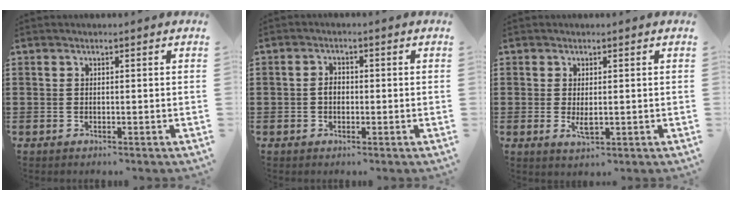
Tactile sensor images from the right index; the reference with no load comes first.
{"total": 1.9, "force": [-0.3, 1.3, 1.4], "torque": [-0.027, 0.005, -0.007]}
{"total": 2.3, "force": [0.0, 0.9, 2.2], "torque": [-0.047, -0.002, -0.003]}